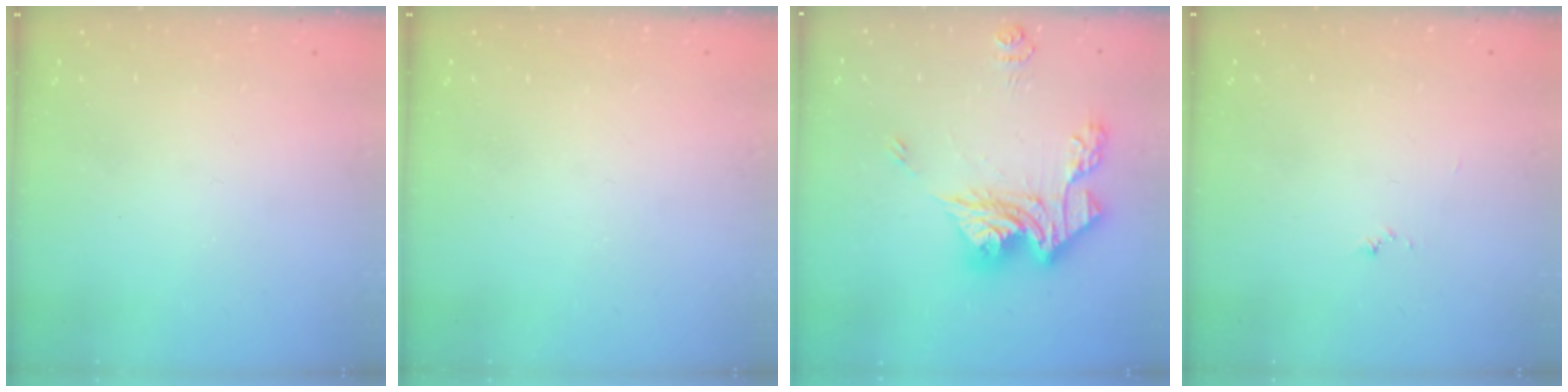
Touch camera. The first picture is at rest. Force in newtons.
{"total": 0.0}
{"total": 17.0, "press": 16.9, "slide": 1.7}
{"total": 3.8, "press": 3.8, "slide": 0.4}